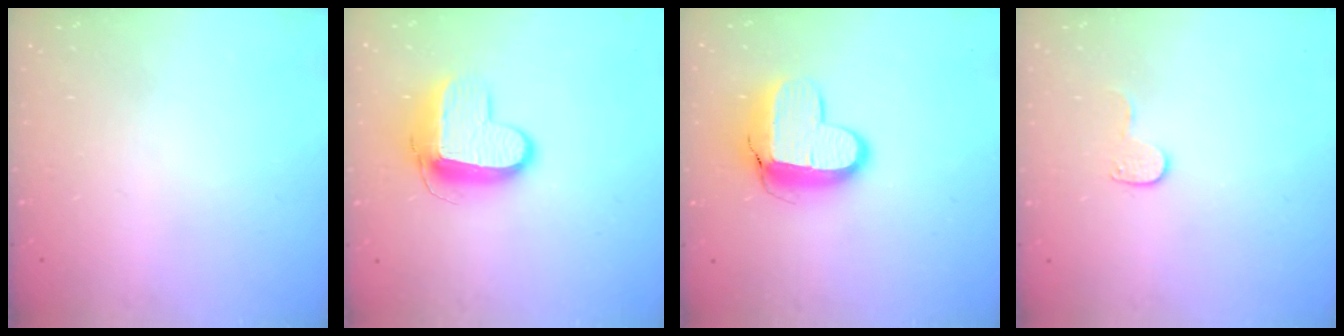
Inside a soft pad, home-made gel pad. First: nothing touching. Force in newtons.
{"total": 11.1, "press": 11.1, "slide": 1.0}
{"total": 12.6, "press": 12.6, "slide": 1.0}
{"total": 6.4, "press": 6.4, "slide": 0.5}